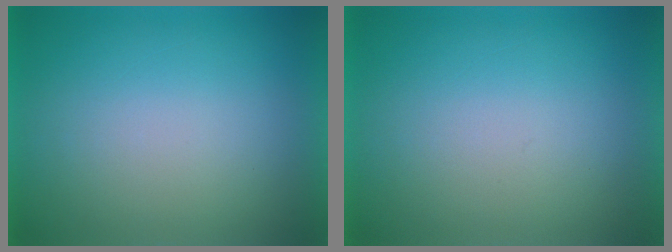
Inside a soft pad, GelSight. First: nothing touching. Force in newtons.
{"total": 0.0}